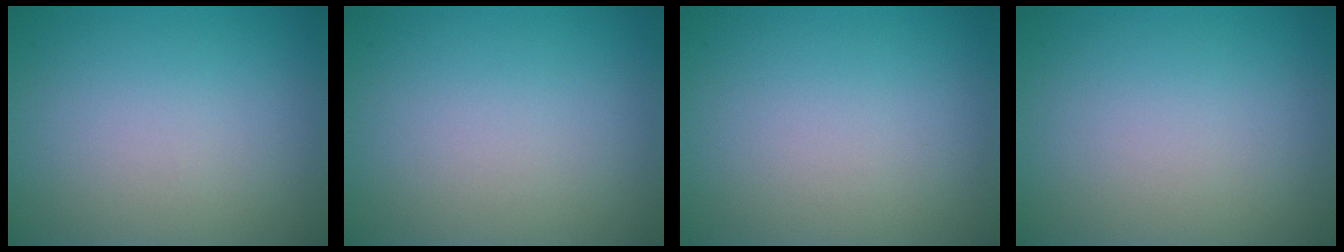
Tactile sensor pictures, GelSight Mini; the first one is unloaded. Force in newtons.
{"total": 0.0}
{"total": 0.0}
{"total": 0.0}